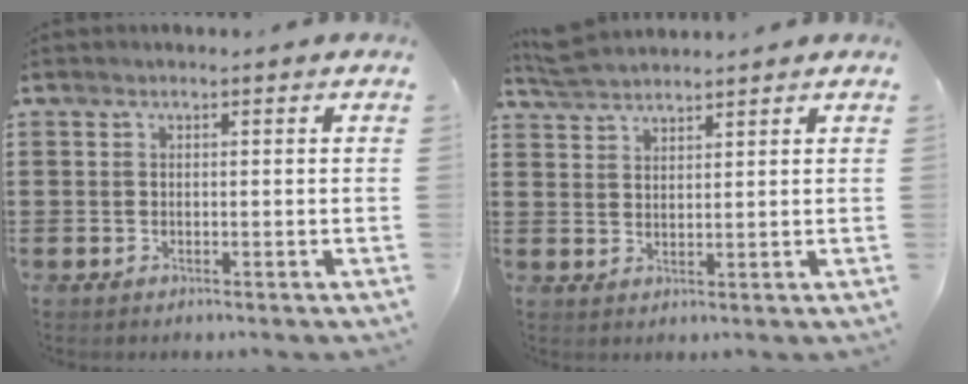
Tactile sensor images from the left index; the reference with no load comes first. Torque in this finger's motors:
{"motor_torque": [0.06, -0.01, 0.34, 0.07]}